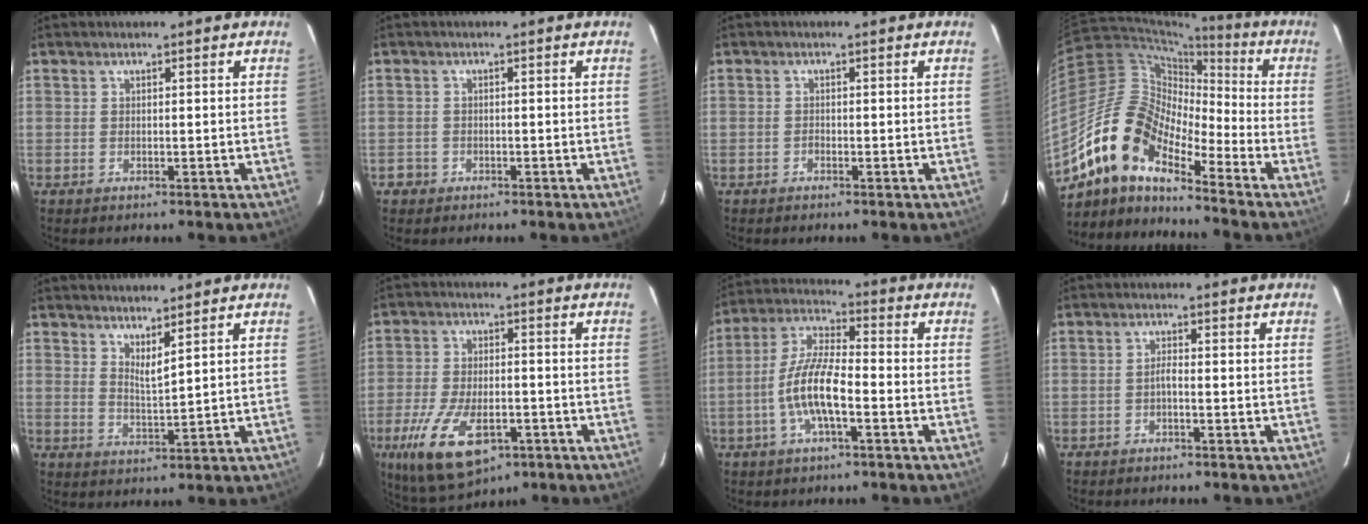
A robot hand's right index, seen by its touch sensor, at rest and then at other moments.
{"total": 2.1, "force": [-1.0, 1.8, 0.1], "torque": [-0.008, 0.008, -0.015]}
{"total": 0.7, "force": [-0.5, 0.4, 0.1], "torque": [-0.003, 0.002, -0.010]}
{"total": 14.2, "force": [-10.6, 5.3, 7.9], "torque": [-0.130, 0.009, -0.217]}
{"total": 3.4, "force": [2.7, 0.1, 2.1], "torque": [-0.036, -0.008, 0.043]}
{"total": 15.4, "force": [-7.5, 7.1, 11.5], "torque": [-0.246, -0.033, -0.124]}
{"total": 10.3, "force": [-3.5, 2.8, 9.3], "torque": [-0.198, 0.005, -0.068]}
{"total": 1.3, "force": [-0.8, 0.2, 1.1], "torque": [-0.021, 0.004, -0.016]}